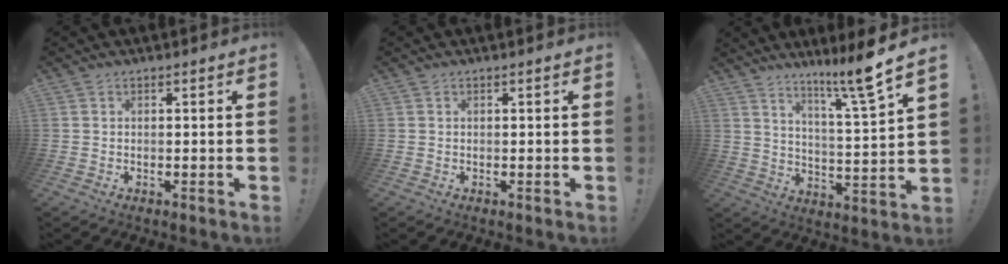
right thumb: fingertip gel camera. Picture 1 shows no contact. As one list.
[{"total": 0.0}, {"total": 11.2, "force": [8.0, -1.6, 7.7], "torque": [-0.123, -0.064, 0.113]}]